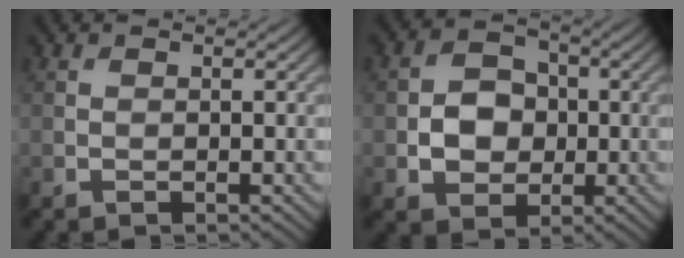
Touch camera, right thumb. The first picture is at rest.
{"total": 5.0, "force": [-0.6, 4.2, 2.7], "torque": [-0.049, 0.002, -0.018]}